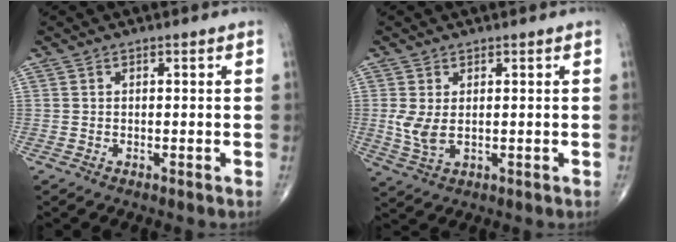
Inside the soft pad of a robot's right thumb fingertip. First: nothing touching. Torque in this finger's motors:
{"motor_torque": [2.10, 2.10, 0.01, -0.42, 0.04]}